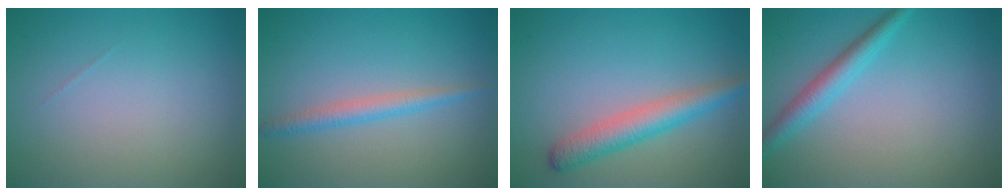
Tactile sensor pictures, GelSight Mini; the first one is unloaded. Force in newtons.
{"total": 2.0, "press": 2.0, "slide": 0.1}
{"total": 3.7, "press": 3.7, "slide": 0.1}
{"total": 2.6, "press": 2.6, "slide": 0.0}